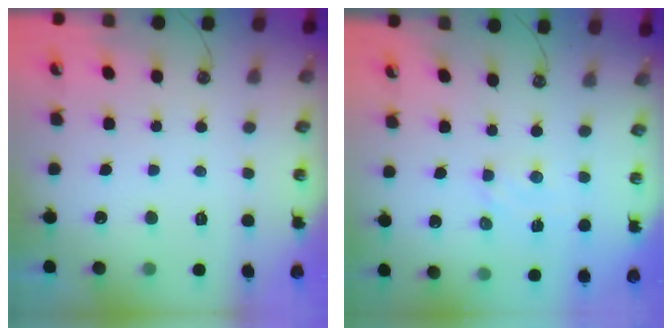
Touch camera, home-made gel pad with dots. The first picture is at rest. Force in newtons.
{"total": 2.3, "press": 2.3, "slide": 0.4}